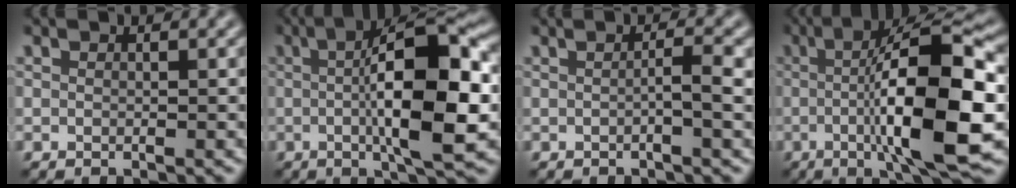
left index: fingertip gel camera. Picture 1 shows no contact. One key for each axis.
{"total": 11.4, "fx": -0.2, "fy": 2.9, "fz": 11.0, "tx": -0.162, "ty": 0.007, "tz": -0.005}
{"total": 1.9, "fx": -0.3, "fy": 0.3, "fz": 1.9, "tx": -0.030, "ty": 0.003, "tz": -0.007}
{"total": 12.7, "fx": -1.5, "fy": 2.6, "fz": 12.3, "tx": -0.186, "ty": 0.008, "tz": -0.030}